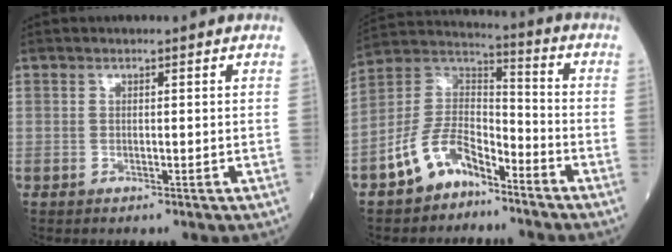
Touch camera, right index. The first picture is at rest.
{"total": 11.2, "force": [-7.1, 6.1, 6.1], "torque": [-0.143, 0.029, -0.140]}